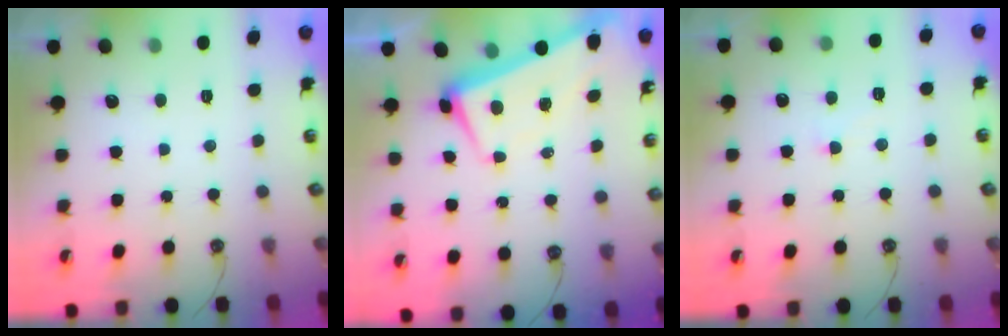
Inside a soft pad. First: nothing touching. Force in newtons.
{"total": 2.5, "press": 1.9, "slide": 1.7}
{"total": 3.6, "press": 3.6, "slide": 0.4}